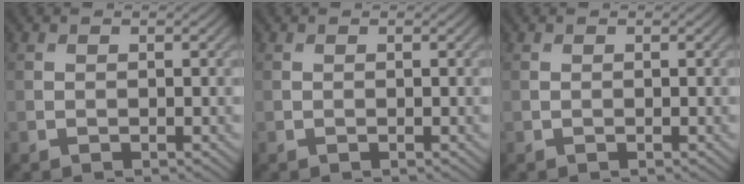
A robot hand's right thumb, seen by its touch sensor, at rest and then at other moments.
{"total": 0.0}
{"total": 0.0}